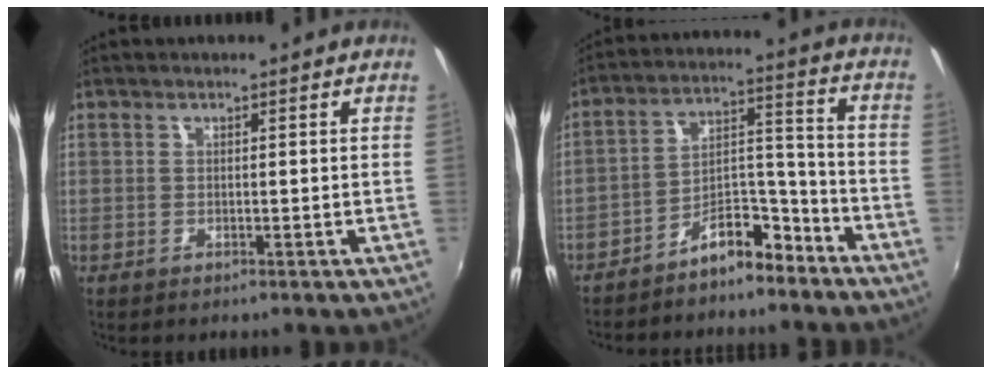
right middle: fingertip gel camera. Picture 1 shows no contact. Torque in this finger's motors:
{"motor_torque": [1.09, -1.05, 0.50, 0.10]}